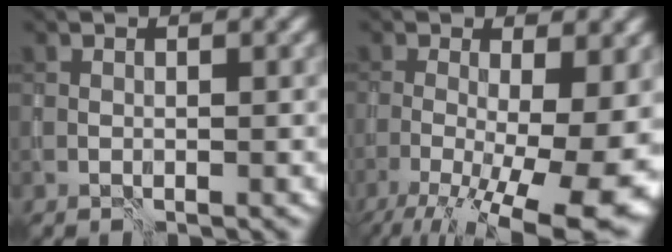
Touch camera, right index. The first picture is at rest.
{"total": 14.6, "force": [-4.2, 5.1, 13.0], "torque": [-0.183, -0.026, -0.047]}